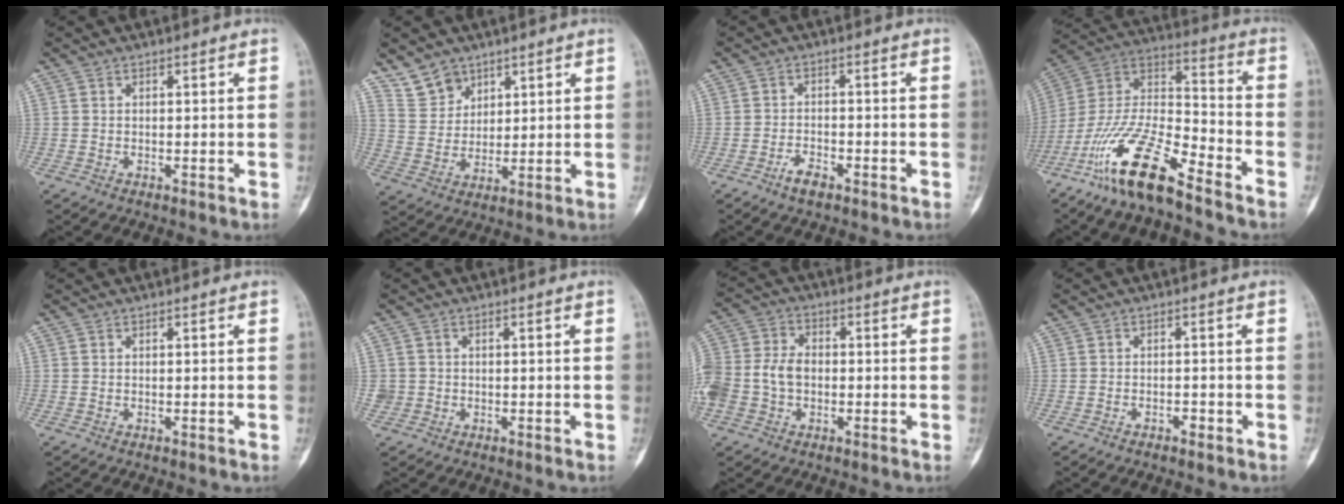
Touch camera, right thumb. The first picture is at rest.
{"total": 6.9, "force": [5.2, 4.4, 1.1], "torque": [0.002, -0.032, 0.111]}
{"total": 3.3, "force": [-2.3, 1.3, 2.0], "torque": [-0.036, 0.014, -0.041]}
{"total": 18.2, "force": [-12.6, 4.4, 12.3], "torque": [-0.241, 0.071, -0.240]}
{"total": 0.0}
{"total": 1.5, "force": [-0.2, 1.5, 0.0], "torque": [0.009, 0.007, -0.003]}
{"total": 12.6, "force": [-1.6, 9.3, 8.3], "torque": [-0.199, 0.025, -0.034]}
{"total": 1.3, "force": [-0.9, 0.7, 0.7], "torque": [-0.012, 0.009, -0.015]}